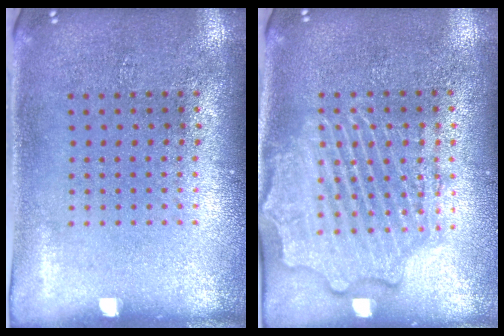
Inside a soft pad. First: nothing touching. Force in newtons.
{"total": 2.3, "press": 2.3, "slide": 0.4}